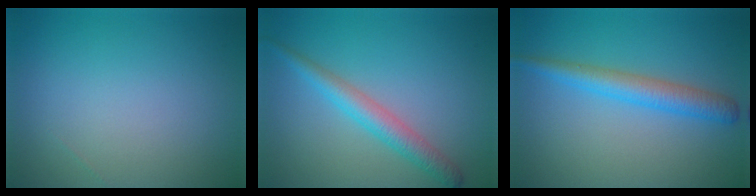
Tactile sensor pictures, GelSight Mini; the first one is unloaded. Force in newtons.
{"total": 3.0, "press": 3.0, "slide": 0.1}
{"total": 3.4, "press": 3.4, "slide": 0.0}